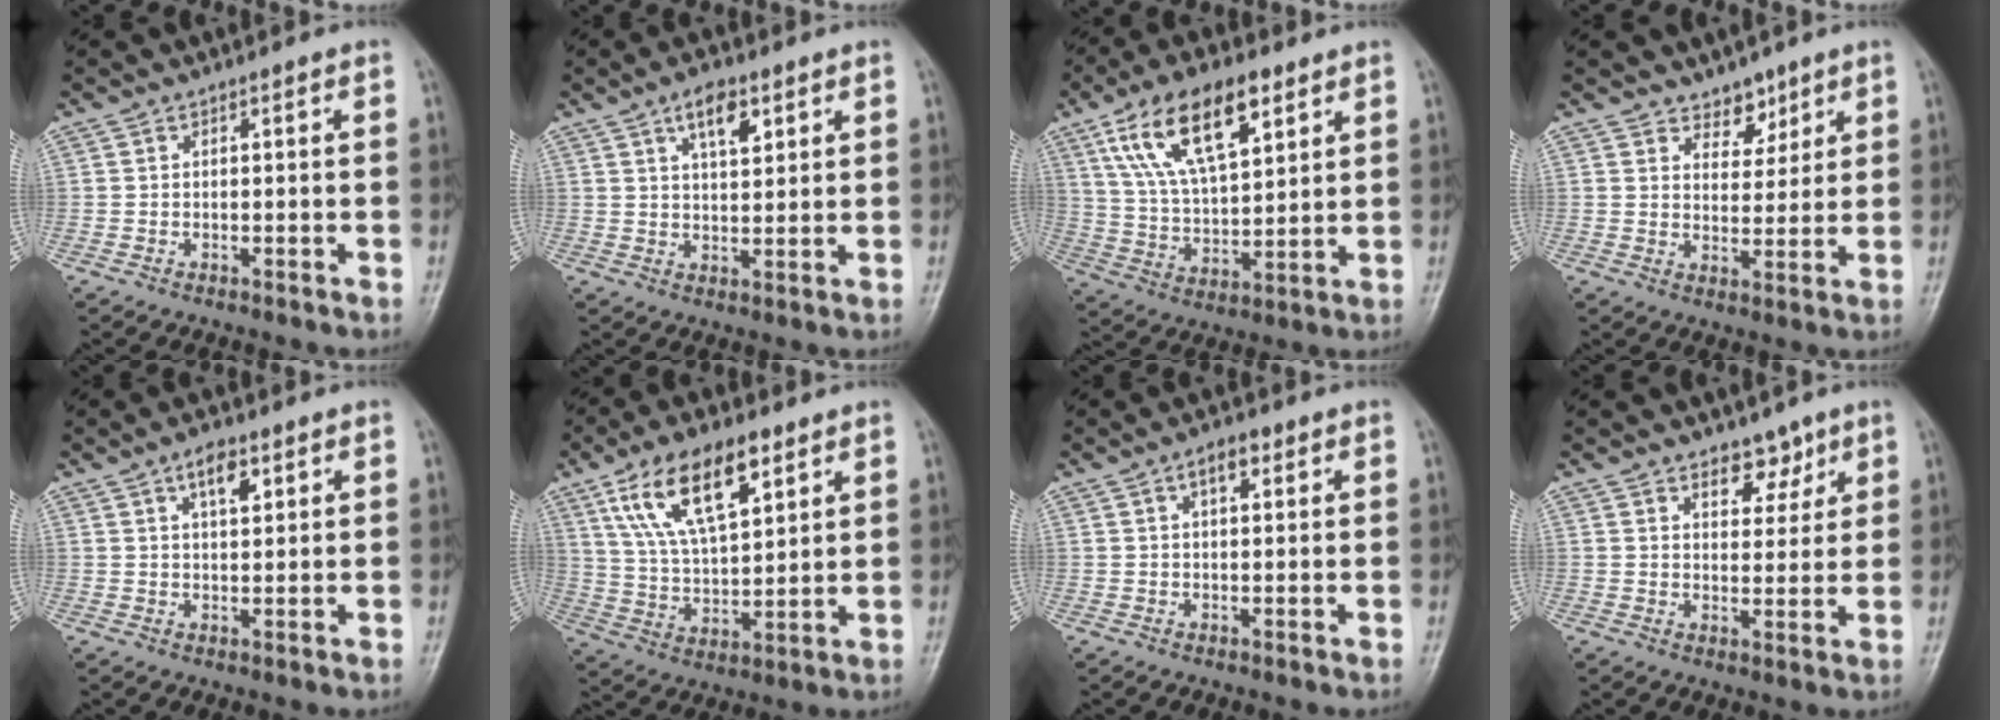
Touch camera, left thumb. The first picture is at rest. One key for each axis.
{"total": 6.2, "fx": 3.3, "fy": 2.8, "fz": 4.5, "tx": -0.063, "ty": -0.014, "tz": 0.053}
{"total": 16.7, "fx": 8.5, "fy": 7.3, "fz": 12.4, "tx": -0.200, "ty": -0.020, "tz": 0.161}
{"total": 4.8, "fx": 3.6, "fy": 2.9, "fz": 1.2, "tx": 0.013, "ty": -0.026, "tz": 0.060}
{"total": 4.8, "fx": 2.4, "fy": 2.2, "fz": 3.6, "tx": -0.051, "ty": -0.007, "tz": 0.039}
{"total": 15.8, "fx": 8.1, "fy": 6.8, "fz": 11.7, "tx": -0.189, "ty": -0.021, "tz": 0.155}
{"total": 3.7, "fx": 1.7, "fy": 1.8, "fz": 2.8, "tx": -0.036, "ty": 0.001, "tz": 0.025}
{"total": 5.2, "fx": 3.6, "fy": 3.1, "fz": 2.2, "tx": 0.000, "ty": -0.023, "tz": 0.055}